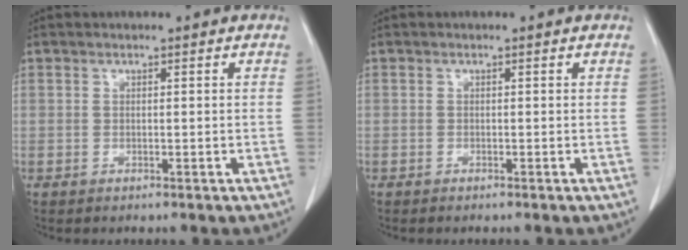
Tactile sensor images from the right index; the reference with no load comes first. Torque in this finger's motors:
{"motor_torque": [-0.06, -0.08, -0.06, -0.02]}